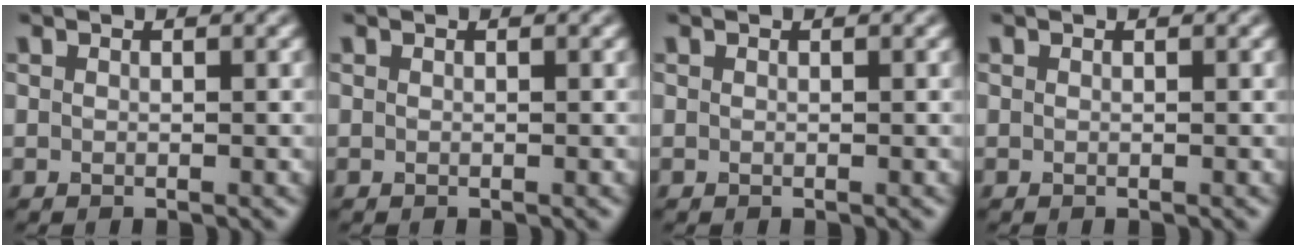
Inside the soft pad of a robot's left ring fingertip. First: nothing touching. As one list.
[{"total": 0.0}, {"total": 0.0}, {"total": 0.0}]